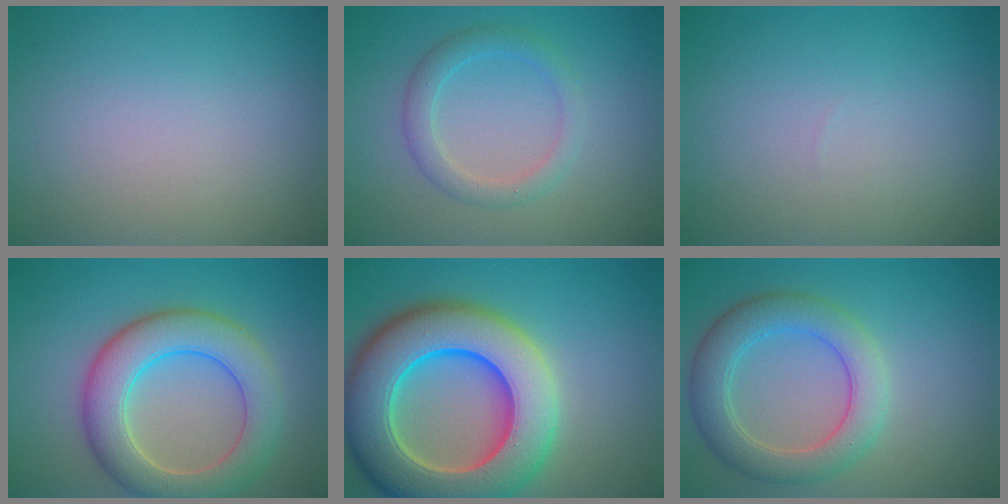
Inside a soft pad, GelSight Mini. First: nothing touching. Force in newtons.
{"total": 2.5, "press": 2.5, "slide": 0.1}
{"total": 0.0}
{"total": 7.4, "press": 7.3, "slide": 0.3}
{"total": 13.2, "press": 13.2, "slide": 0.6}
{"total": 5.3, "press": 5.3, "slide": 0.2}